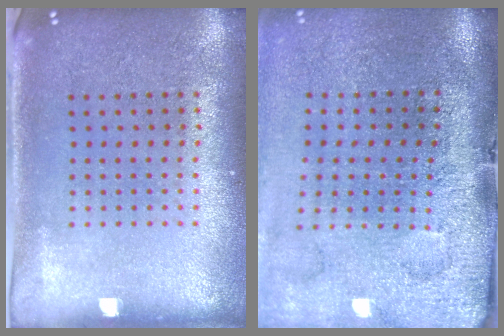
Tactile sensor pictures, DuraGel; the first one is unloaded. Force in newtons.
{"total": 4.4, "press": 3.4, "slide": 2.8}